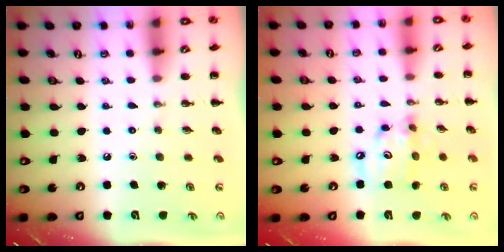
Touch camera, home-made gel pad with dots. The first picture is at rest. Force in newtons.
{"total": 8.9, "press": 8.7, "slide": 1.8}